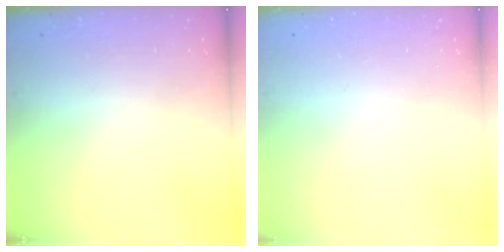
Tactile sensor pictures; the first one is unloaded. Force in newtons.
{"total": 0.0}